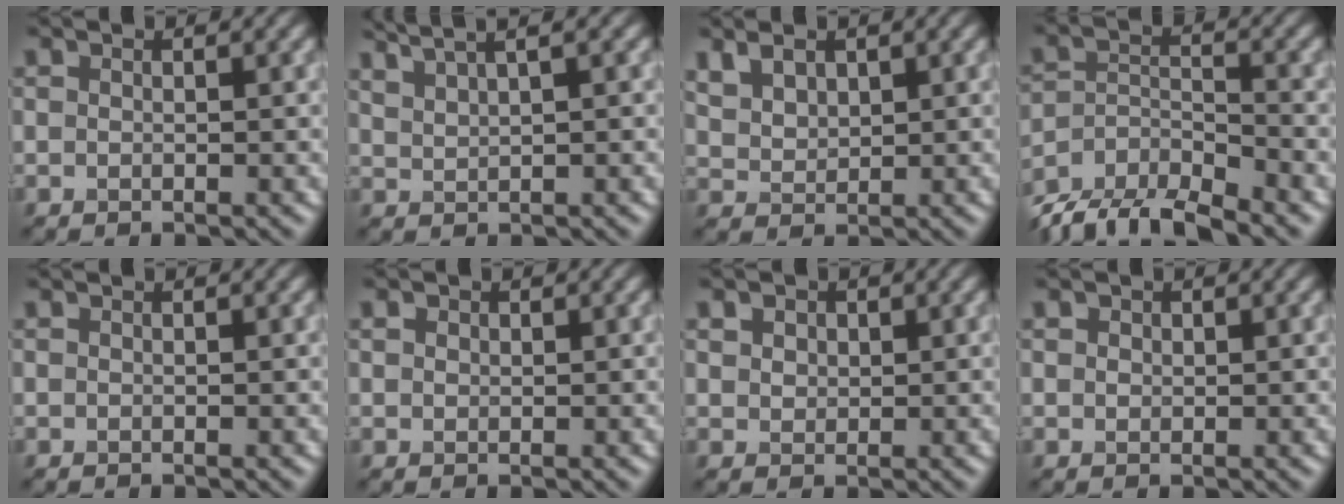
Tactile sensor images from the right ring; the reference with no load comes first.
{"total": 4.9, "force": [3.7, 1.3, 3.0], "torque": [-0.042, 0.022, 0.043]}
{"total": 2.9, "force": [1.7, 1.8, 1.5], "torque": [-0.037, 0.000, 0.031]}
{"total": 8.3, "force": [-7.4, 2.3, 3.0], "torque": [-0.054, -0.011, -0.133]}
{"total": 0.0}
{"total": 0.8, "force": [0.5, 0.6, 0.2], "torque": [-0.005, -0.001, 0.007]}
{"total": 2.9, "force": [1.6, 2.0, 1.3], "torque": [-0.035, 0.010, 0.026]}
{"total": 1.0, "force": [0.5, 0.8, 0.3], "torque": [-0.004, 0.000, 0.004]}